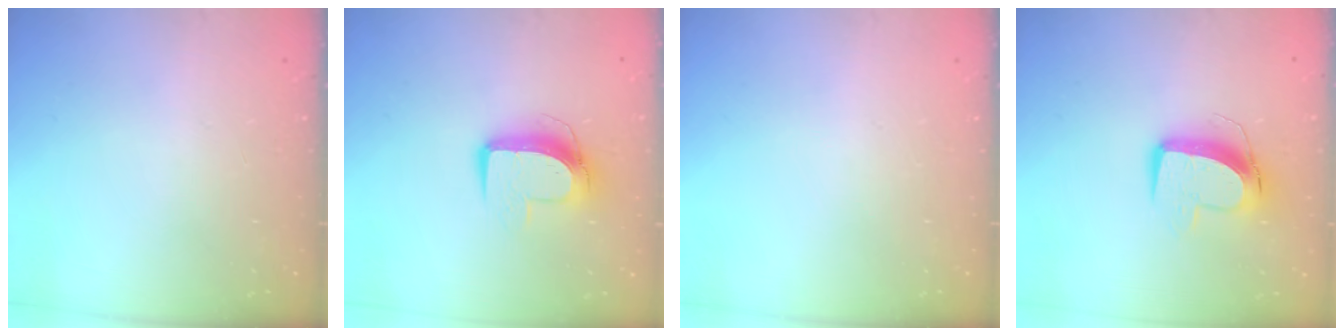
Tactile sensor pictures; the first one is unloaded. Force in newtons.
{"total": 10.2, "press": 10.2, "slide": 0.6}
{"total": 0.0}
{"total": 10.6, "press": 10.5, "slide": 1.2}